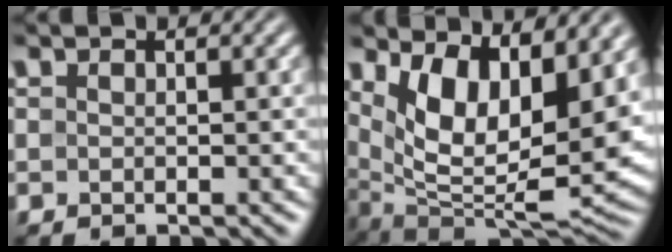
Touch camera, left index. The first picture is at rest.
{"total": 11.7, "force": [3.8, 5.4, 9.6], "torque": [-0.161, -0.026, 0.073]}